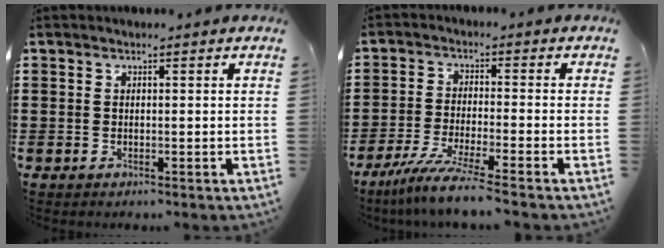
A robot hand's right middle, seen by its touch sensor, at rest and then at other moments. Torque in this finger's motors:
{"motor_torque": [1.81, -0.33, 0.31, 0.04]}